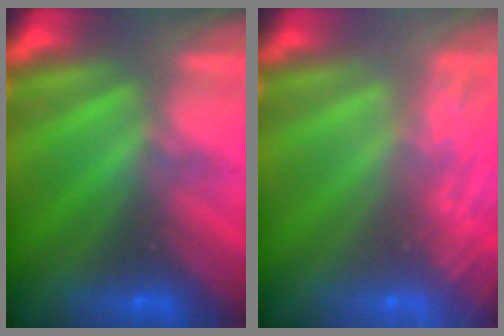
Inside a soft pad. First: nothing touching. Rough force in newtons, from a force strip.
{"total": 8.5}